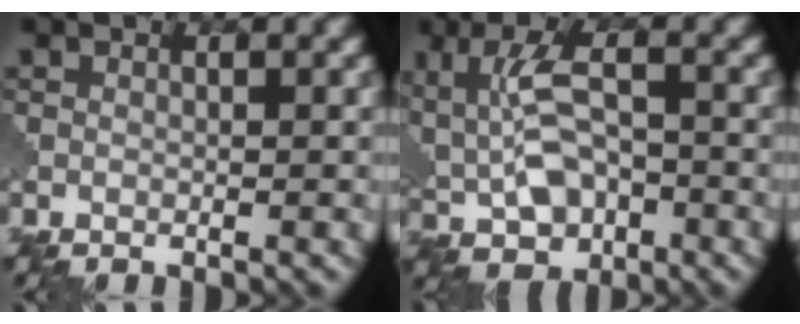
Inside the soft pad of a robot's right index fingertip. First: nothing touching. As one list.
[{"total": 6.2, "force": [-0.1, 3.5, 5.1], "torque": [-0.093, 0.002, -0.004]}]